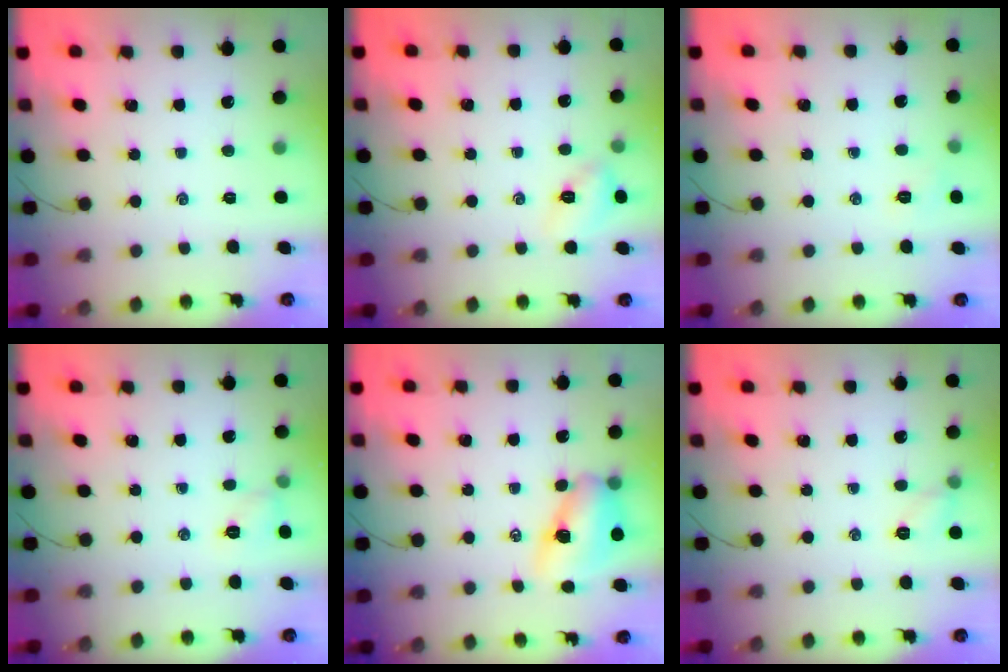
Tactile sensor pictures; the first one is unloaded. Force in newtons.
{"total": 6.3, "press": 6.1, "slide": 1.3}
{"total": 4.3, "press": 4.2, "slide": 1.1}
{"total": 4.5, "press": 4.2, "slide": 1.6}
{"total": 9.9, "press": 9.8, "slide": 1.7}
{"total": 5.7, "press": 5.5, "slide": 1.5}